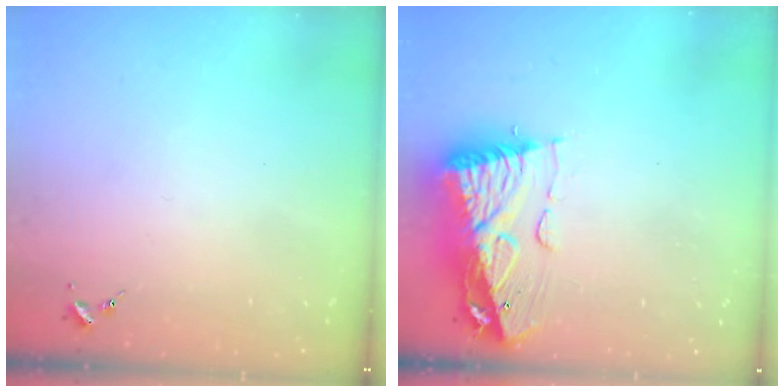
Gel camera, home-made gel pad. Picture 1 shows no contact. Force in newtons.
{"total": 12.6, "press": 12.5, "slide": 1.4}